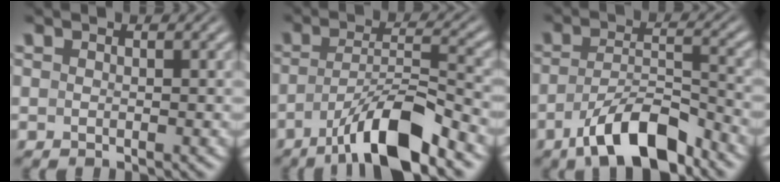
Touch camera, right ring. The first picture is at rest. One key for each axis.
{"total": 6.9, "fx": -3.6, "fy": 1.4, "fz": 5.7, "tx": -0.081, "ty": -0.018, "tz": -0.052}
{"total": 6.3, "fx": -4.2, "fy": 2.0, "fz": 4.3, "tx": -0.059, "ty": -0.014, "tz": -0.062}